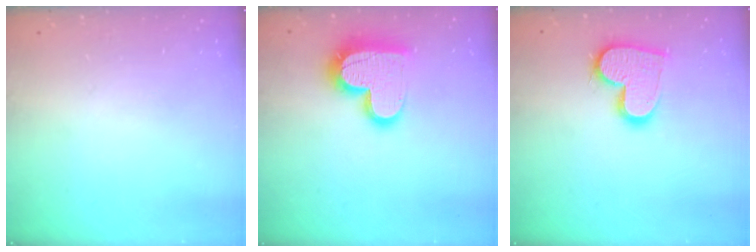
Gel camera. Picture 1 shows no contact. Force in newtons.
{"total": 17.0, "press": 16.9, "slide": 1.3}
{"total": 14.9, "press": 14.9, "slide": 1.0}